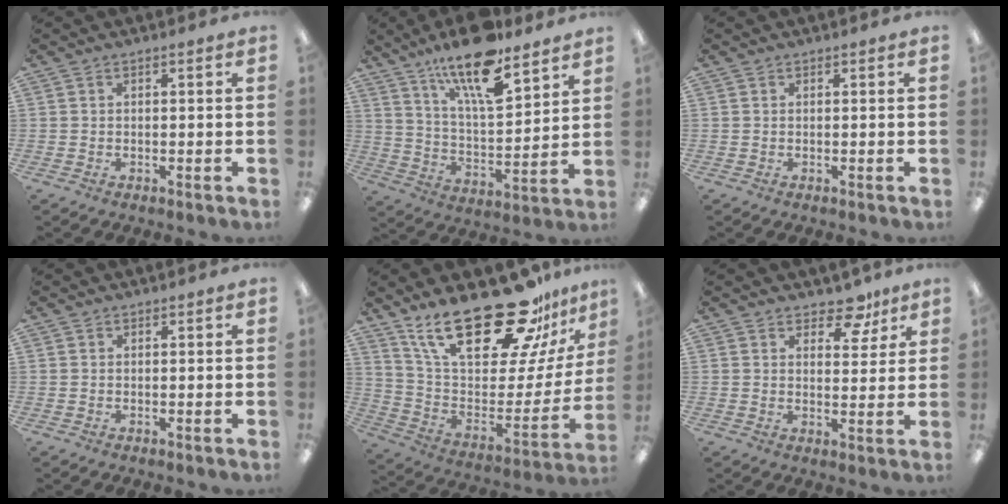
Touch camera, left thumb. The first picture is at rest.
{"total": 17.6, "force": [12.8, 5.2, 11.0], "torque": [-0.185, -0.076, 0.212]}
{"total": 0.0}
{"total": 0.0}
{"total": 28.6, "force": [19.9, 9.7, 18.1], "torque": [-0.303, -0.135, 0.344]}
{"total": 7.4, "force": [5.5, 4.0, 3.1], "torque": [-0.031, -0.029, 0.093]}